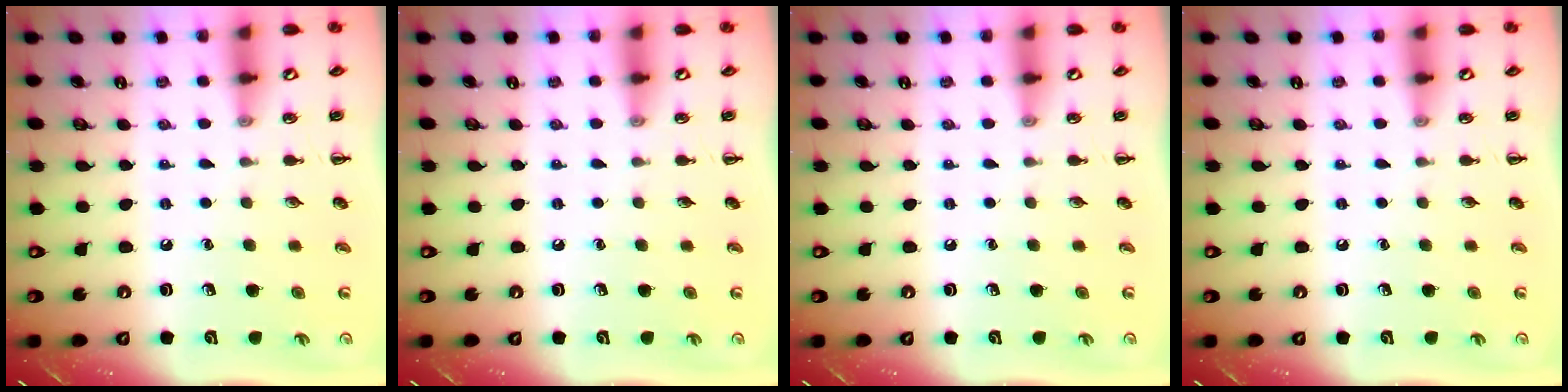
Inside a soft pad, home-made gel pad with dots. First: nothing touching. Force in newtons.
{"total": 0.0}
{"total": 0.0}
{"total": 0.0}